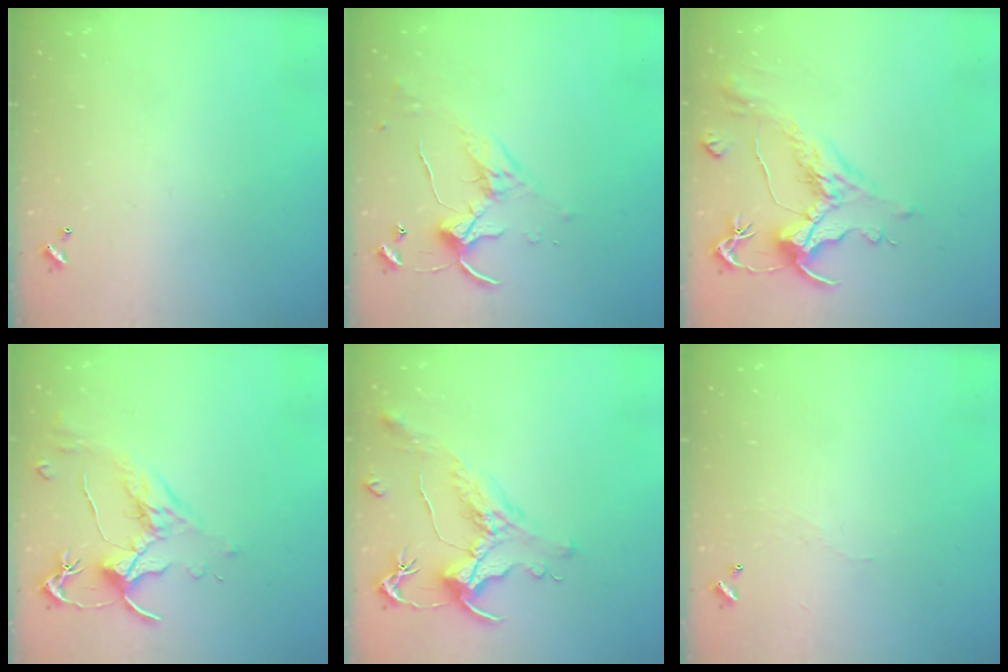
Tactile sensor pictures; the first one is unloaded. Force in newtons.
{"total": 4.6, "press": 4.5, "slide": 0.7}
{"total": 1.5, "press": 0.5, "slide": 1.4}
{"total": 1.6, "press": 1.4, "slide": 0.7}
{"total": 1.7, "press": 1.1, "slide": 1.3}
{"total": 2.0, "press": 1.9, "slide": 0.4}